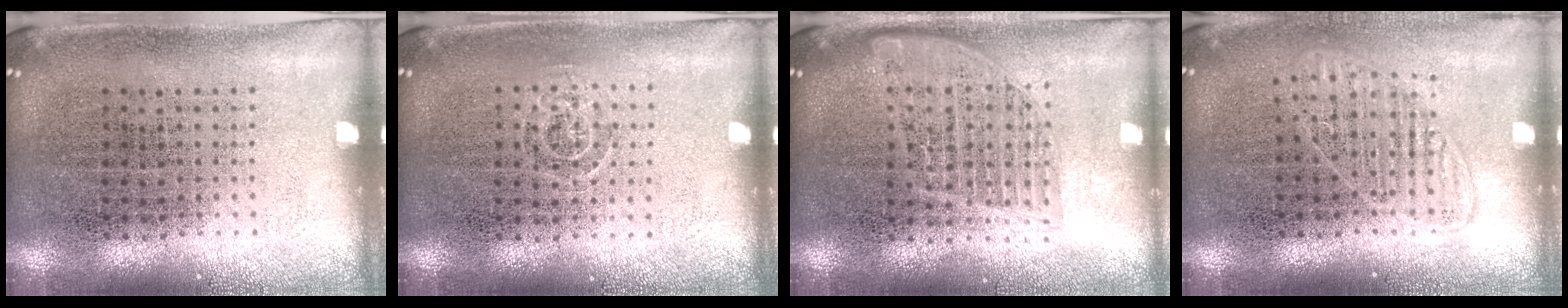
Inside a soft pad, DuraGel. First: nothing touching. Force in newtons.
{"total": 0.8, "press": 0.5, "slide": 0.6}
{"total": 1.6, "press": 1.4, "slide": 0.7}
{"total": 1.4, "press": 1.2, "slide": 0.7}